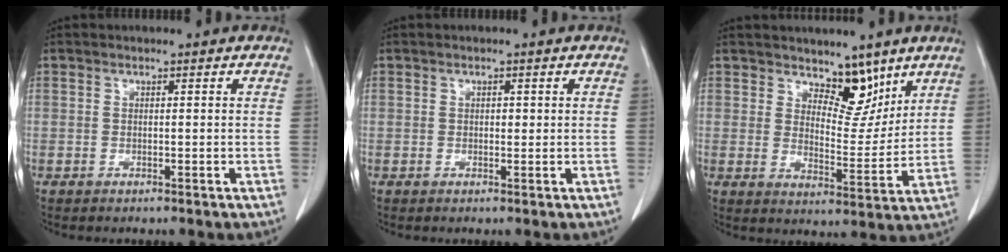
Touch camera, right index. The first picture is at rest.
{"total": 0.9, "force": [0.2, 0.6, 0.7], "torque": [-0.008, 0.002, 0.002]}
{"total": 7.2, "force": [5.3, 3.2, 3.7], "torque": [-0.043, -0.012, 0.089]}